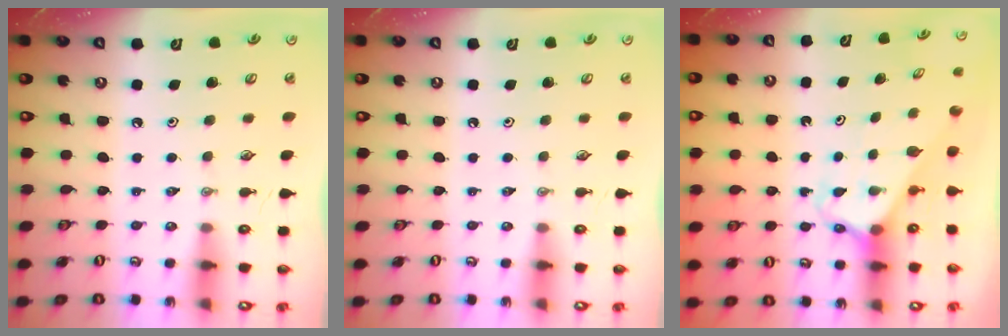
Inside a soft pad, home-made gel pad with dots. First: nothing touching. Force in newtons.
{"total": 0.0}
{"total": 2.7, "press": 2.7, "slide": 0.1}